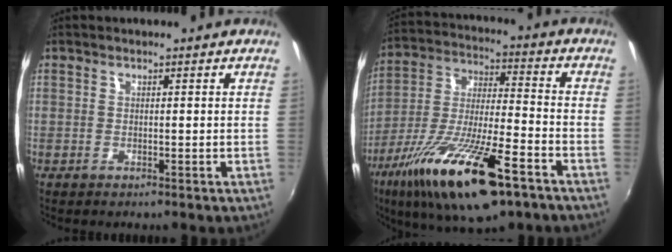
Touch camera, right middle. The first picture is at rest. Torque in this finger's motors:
{"motor_torque": [1.21, -0.92, 1.05, 0.21]}